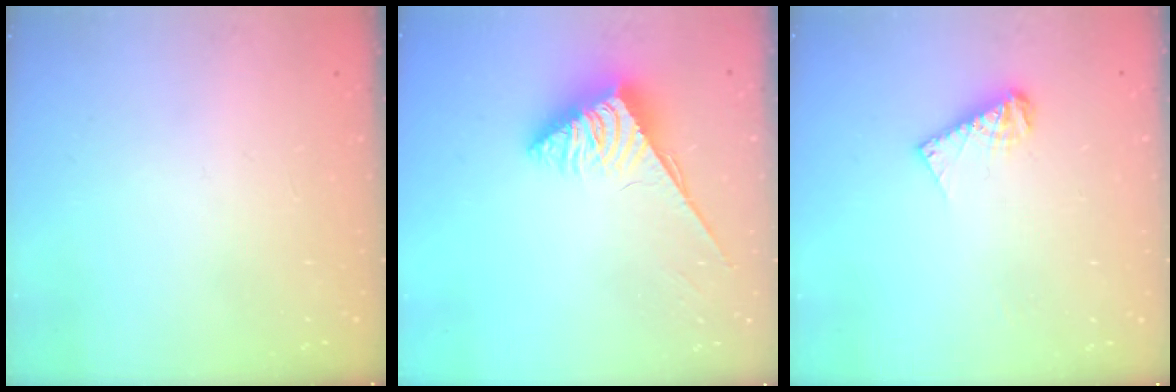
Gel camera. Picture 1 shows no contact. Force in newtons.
{"total": 3.7, "press": 3.6, "slide": 0.6}
{"total": 7.7, "press": 7.7, "slide": 0.5}